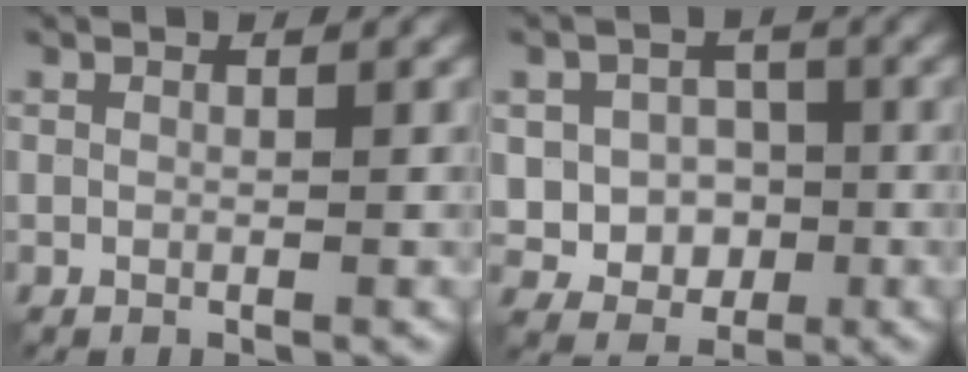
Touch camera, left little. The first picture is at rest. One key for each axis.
{"total": 4.5, "fx": -0.6, "fy": 3.8, "fz": 2.2, "tx": -0.024, "ty": -0.002, "tz": -0.020}